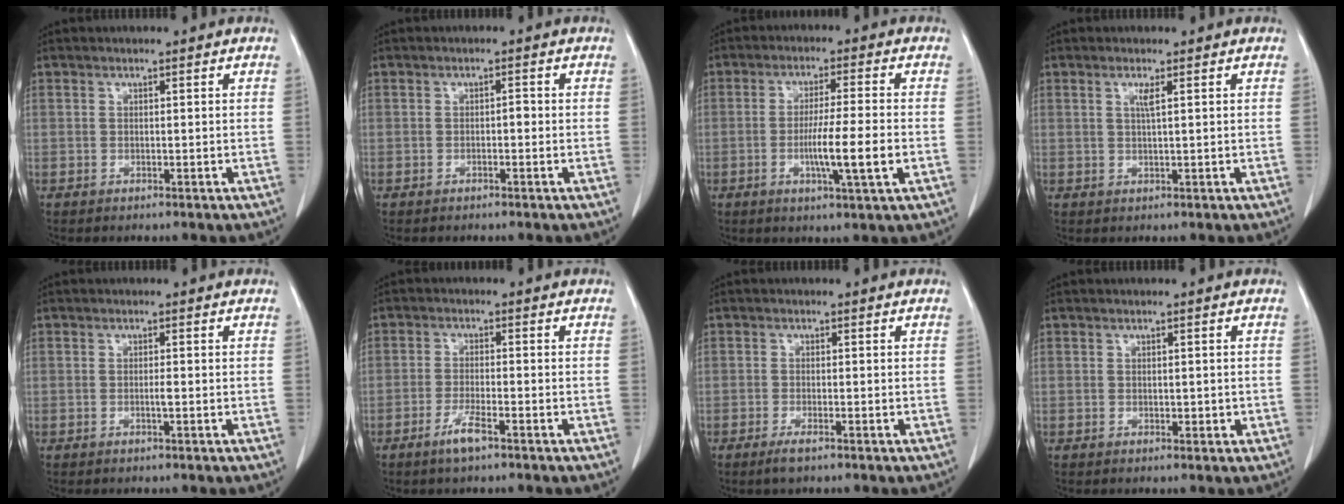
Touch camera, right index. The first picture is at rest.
{"total": 0.9, "force": [-0.2, 0.3, 0.8], "torque": [-0.010, 0.003, -0.004]}
{"total": 8.2, "force": [-1.9, -0.3, 8.0], "torque": [-0.135, -0.012, -0.035]}
{"total": 1.6, "force": [0.6, -0.2, 1.4], "torque": [-0.032, -0.001, 0.012]}
{"total": 0.8, "force": [-0.2, 0.0, 0.7], "torque": [-0.014, 0.000, -0.004]}
{"total": 3.7, "force": [-2.4, 0.3, 2.8], "torque": [-0.059, -0.004, -0.045]}
{"total": 2.0, "force": [-1.4, 0.3, 1.4], "torque": [-0.032, -0.003, -0.024]}
{"total": 1.3, "force": [-0.1, 0.8, 1.0], "torque": [-0.011, 0.002, 0.002]}